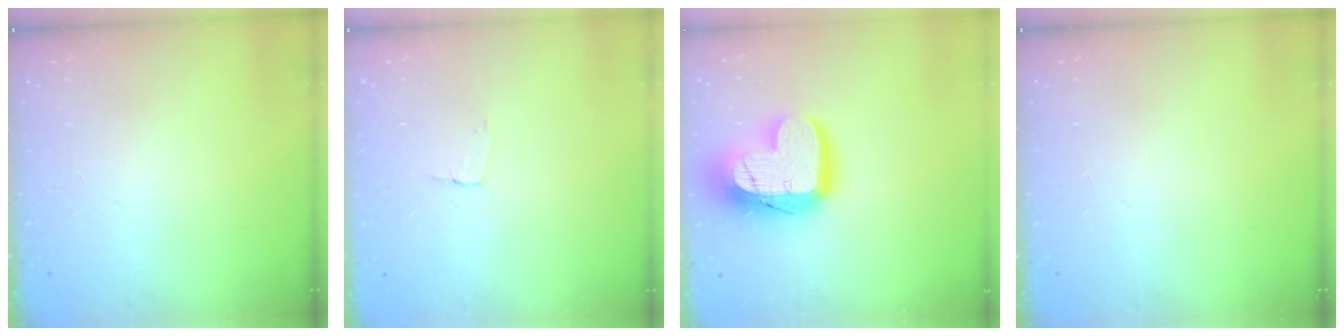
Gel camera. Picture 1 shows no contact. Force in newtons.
{"total": 2.6, "press": 2.6, "slide": 0.2}
{"total": 18.3, "press": 18.2, "slide": 1.4}
{"total": 0.0}